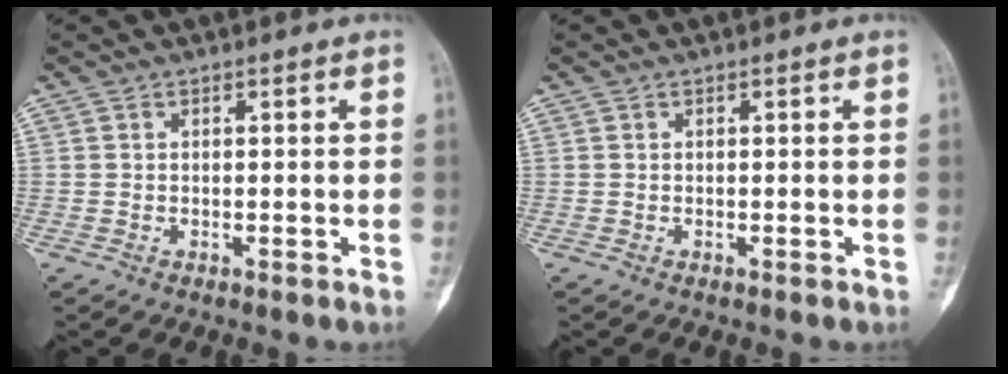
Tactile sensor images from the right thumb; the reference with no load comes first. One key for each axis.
{"total": 0.0}